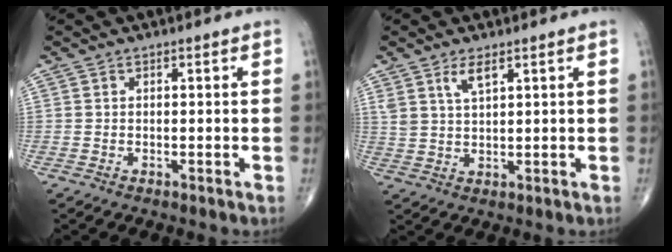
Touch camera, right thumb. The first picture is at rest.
{"total": 3.9, "force": [2.4, 1.2, 2.8], "torque": [-0.055, -0.012, 0.052]}